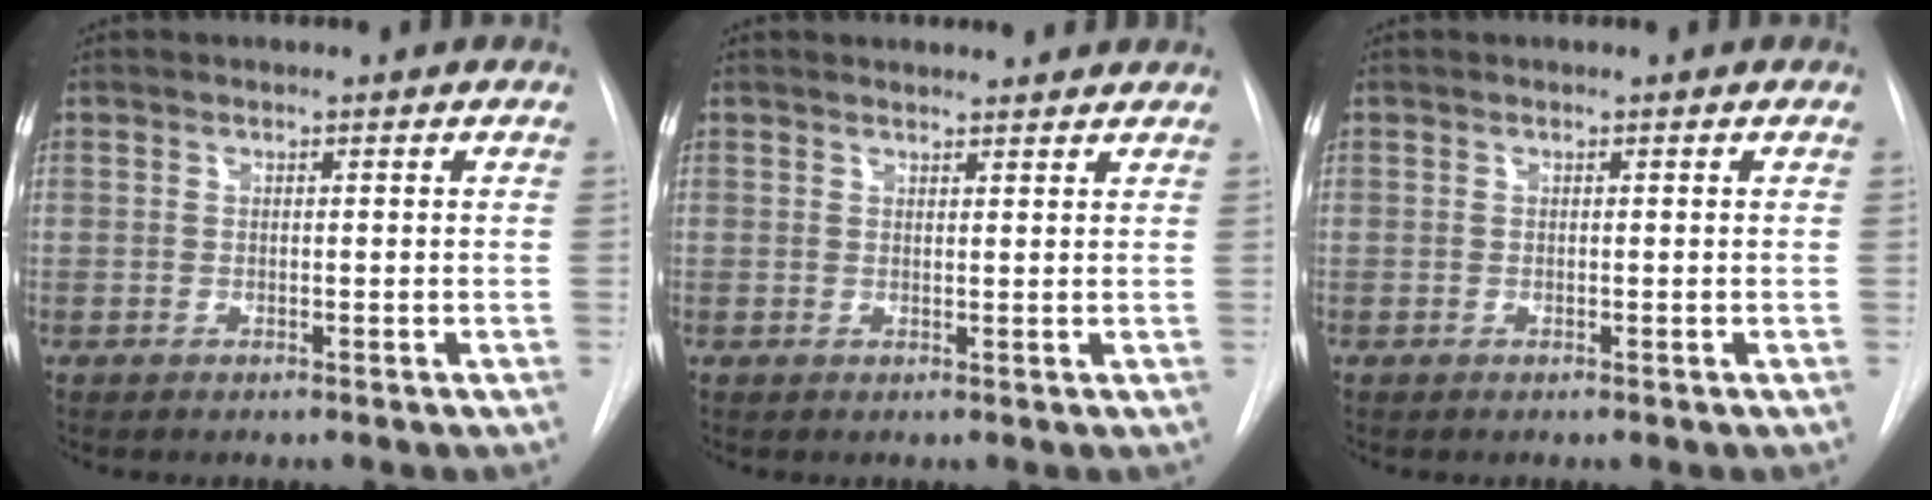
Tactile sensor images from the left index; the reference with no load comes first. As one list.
[{"total": 3.9, "force": [3.7, 0.8, 0.7], "torque": [-0.005, 0.012, 0.034]}, {"total": 0.0}]